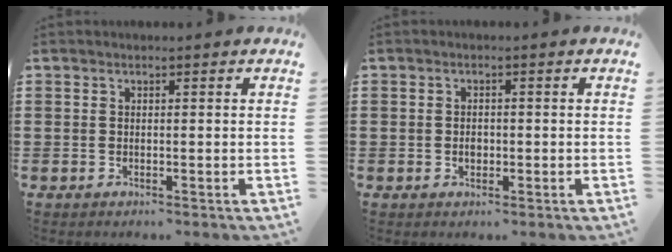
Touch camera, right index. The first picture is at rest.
{"total": 1.5, "force": [-0.3, 1.0, 1.0], "torque": [-0.019, 0.005, -0.006]}